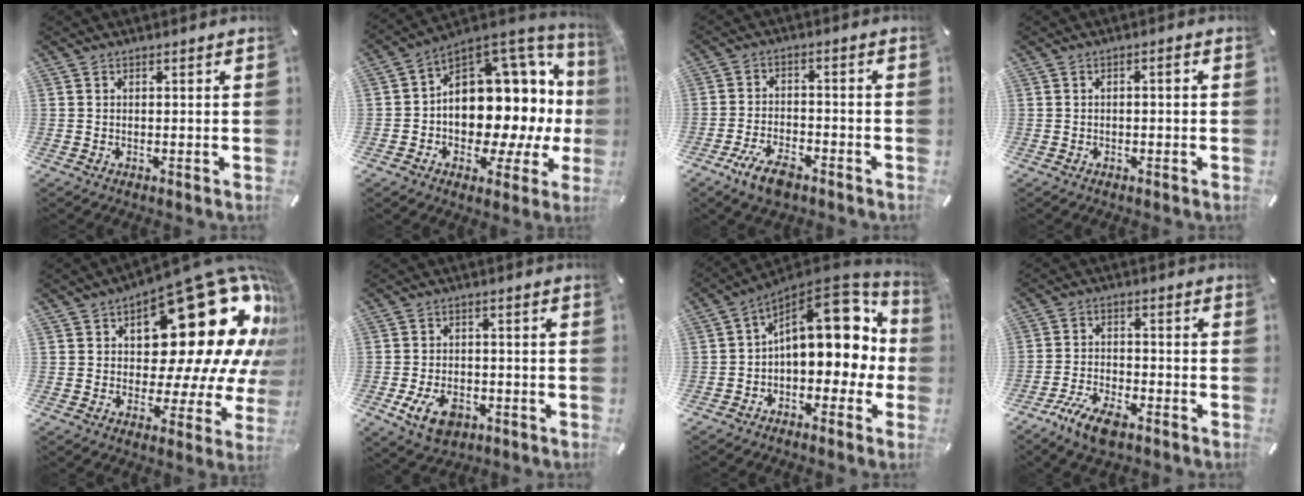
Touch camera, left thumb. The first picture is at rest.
{"total": 15.0, "force": [1.3, 11.1, 10.0], "torque": [-0.115, -0.058, 0.032]}
{"total": 7.9, "force": [-5.1, 3.4, 4.9], "torque": [-0.104, 0.018, -0.094]}
{"total": 1.5, "force": [-0.6, 0.5, 1.3], "torque": [-0.024, 0.005, -0.013]}
{"total": 29.5, "force": [12.2, 14.3, 22.7], "torque": [-0.296, -0.100, 0.219]}
{"total": 8.1, "force": [-3.3, 5.4, 5.0], "torque": [-0.100, 0.007, -0.060]}
{"total": 18.6, "force": [5.2, 11.0, 14.1], "torque": [-0.183, -0.040, 0.090]}
{"total": 8.1, "force": [-5.5, 3.3, 4.9], "torque": [-0.104, 0.021, -0.103]}